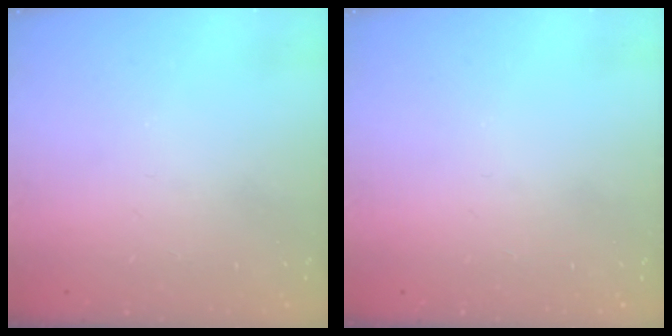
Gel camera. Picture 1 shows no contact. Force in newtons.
{"total": 0.0}